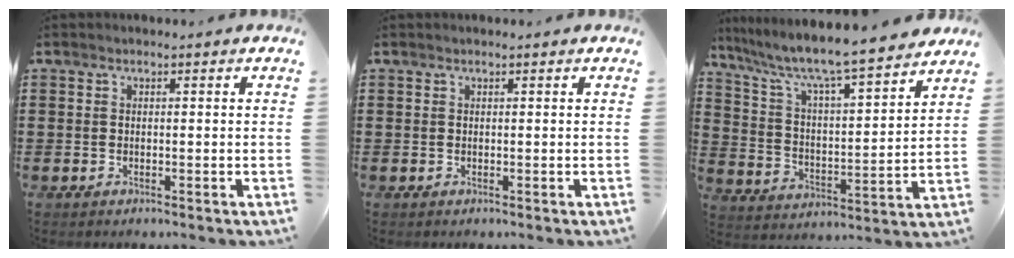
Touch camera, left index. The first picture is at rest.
{"total": 0.0}
{"total": 7.3, "force": [6.4, 0.1, 3.6], "torque": [-0.098, -0.053, 0.102]}